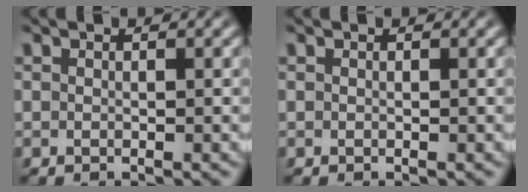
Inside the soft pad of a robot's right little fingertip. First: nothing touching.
{"total": 0.0}